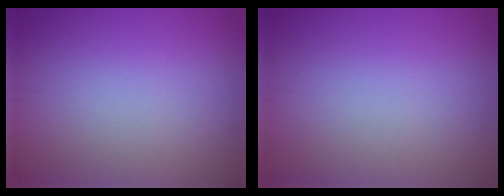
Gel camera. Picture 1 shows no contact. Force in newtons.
{"total": 0.0}